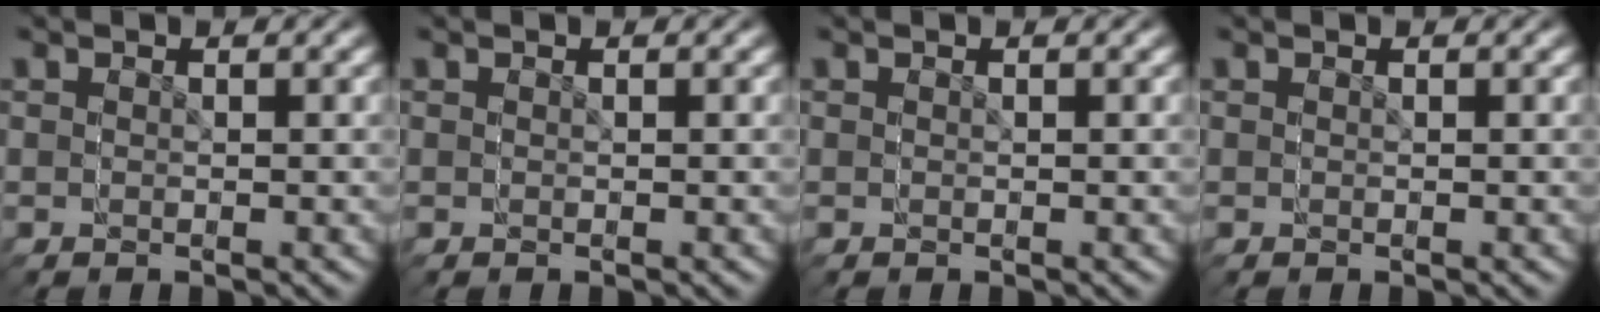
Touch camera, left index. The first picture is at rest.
{"total": 0.0}
{"total": 0.0}
{"total": 0.0}